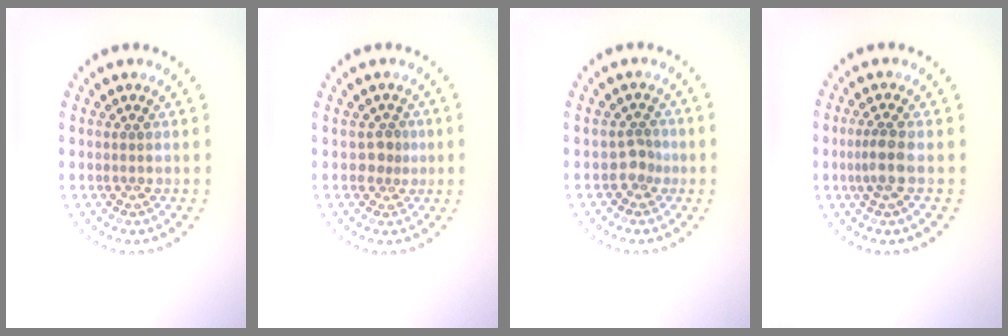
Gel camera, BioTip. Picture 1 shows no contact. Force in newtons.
{"total": 1.7, "press": 1.3, "slide": 1.0}
{"total": 1.4, "press": 1.0, "slide": 0.9}
{"total": 2.0, "press": 1.7, "slide": 0.9}